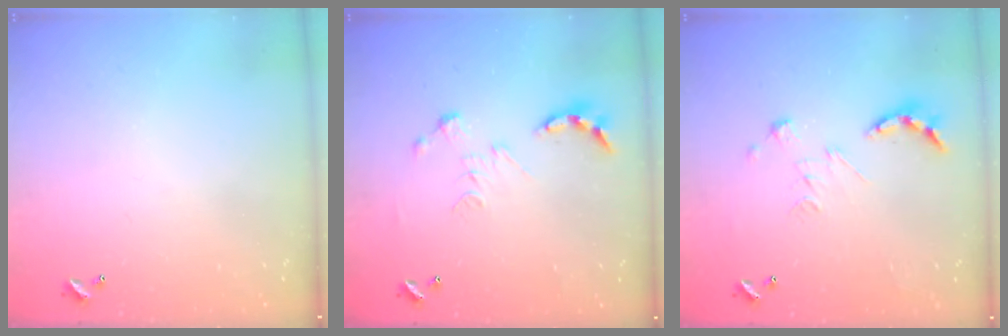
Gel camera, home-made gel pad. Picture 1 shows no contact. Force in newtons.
{"total": 0.0}
{"total": 2.7, "press": 2.2, "slide": 1.5}